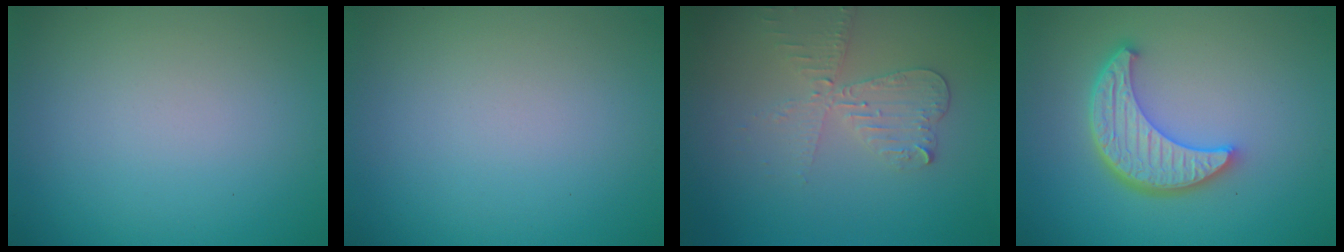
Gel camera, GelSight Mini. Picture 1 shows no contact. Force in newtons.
{"total": 0.0}
{"total": 3.3, "press": 2.8, "slide": 1.6}
{"total": 5.7, "press": 4.3, "slide": 3.7}